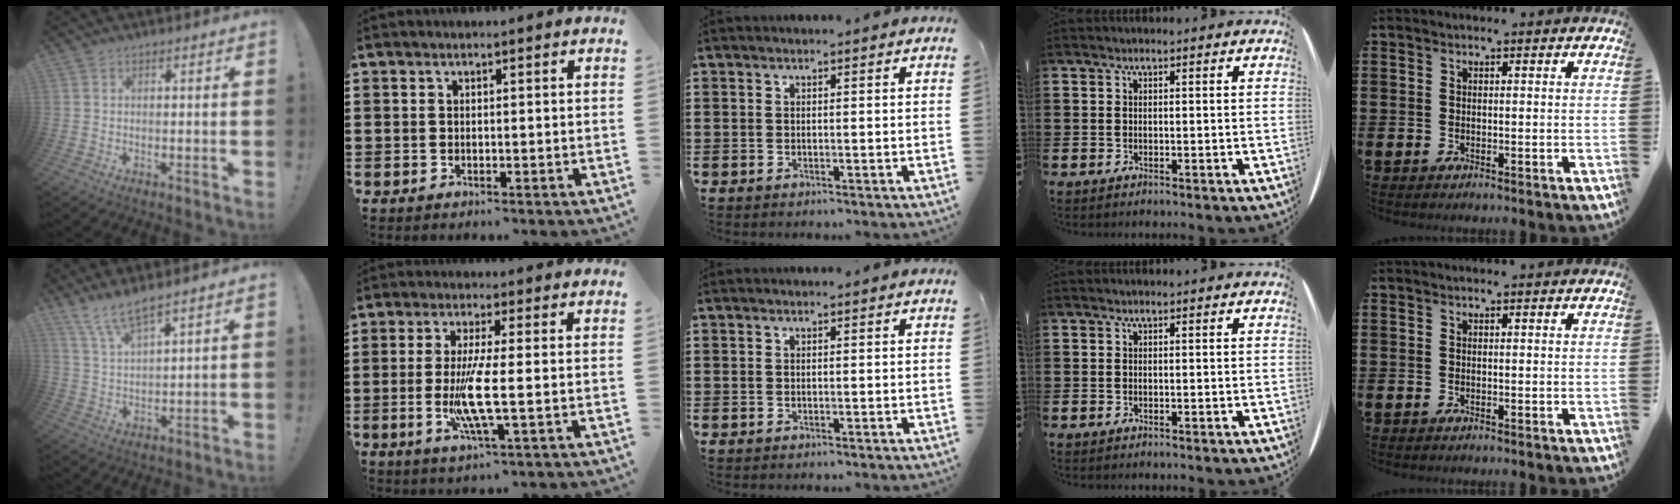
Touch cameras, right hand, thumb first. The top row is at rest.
{"thumb": {"total": 7.3, "force": [6.1, 0.8, 3.9], "torque": [-0.083, -0.031, 0.111]}, "index": {"total": 7.3, "force": [-1.0, 0.3, 7.3], "torque": [-0.153, -0.024, -0.025]}}